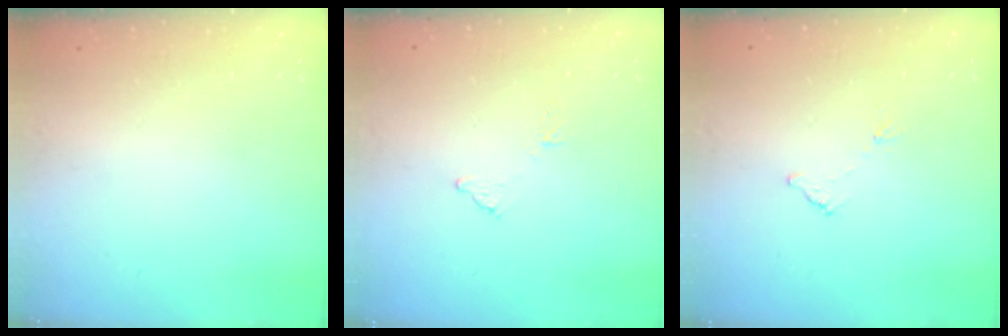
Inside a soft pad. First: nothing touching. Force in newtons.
{"total": 6.9, "press": 6.9, "slide": 0.3}
{"total": 5.4, "press": 5.4, "slide": 0.1}